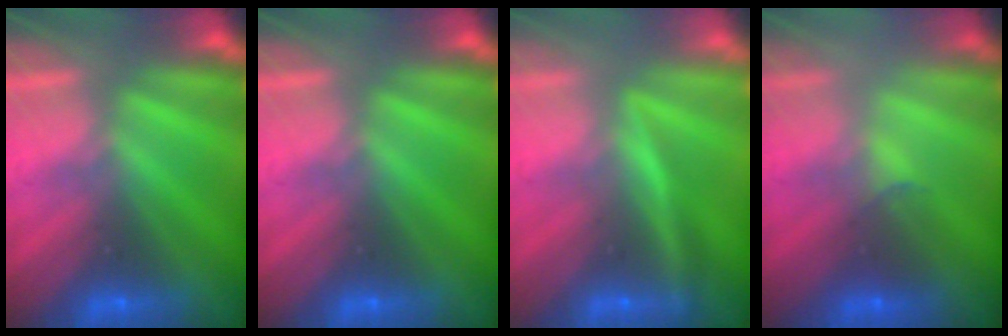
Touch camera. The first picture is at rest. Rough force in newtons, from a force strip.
{"total": 0.0}
{"total": 2.9}
{"total": 2.0}